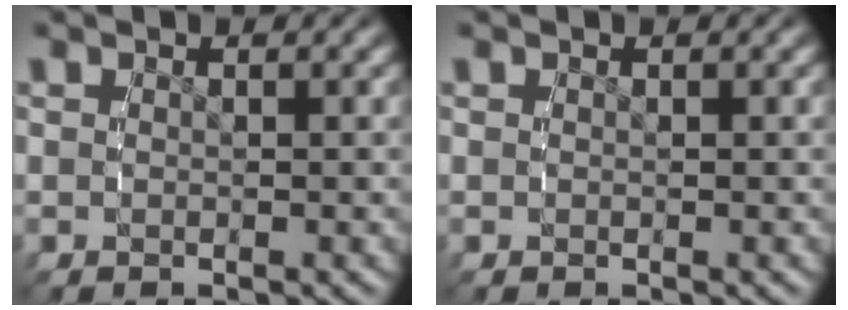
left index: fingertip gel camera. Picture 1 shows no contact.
{"total": 0.0}